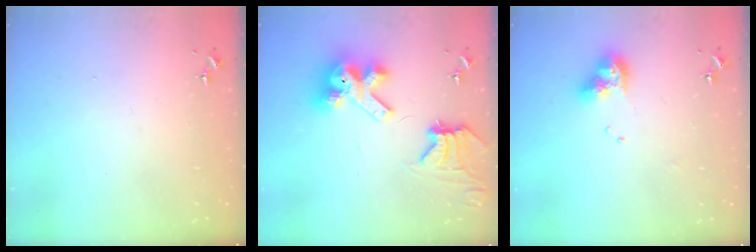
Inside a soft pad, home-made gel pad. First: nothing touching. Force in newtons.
{"total": 15.0, "press": 14.9, "slide": 1.7}
{"total": 10.1, "press": 10.1, "slide": 1.1}